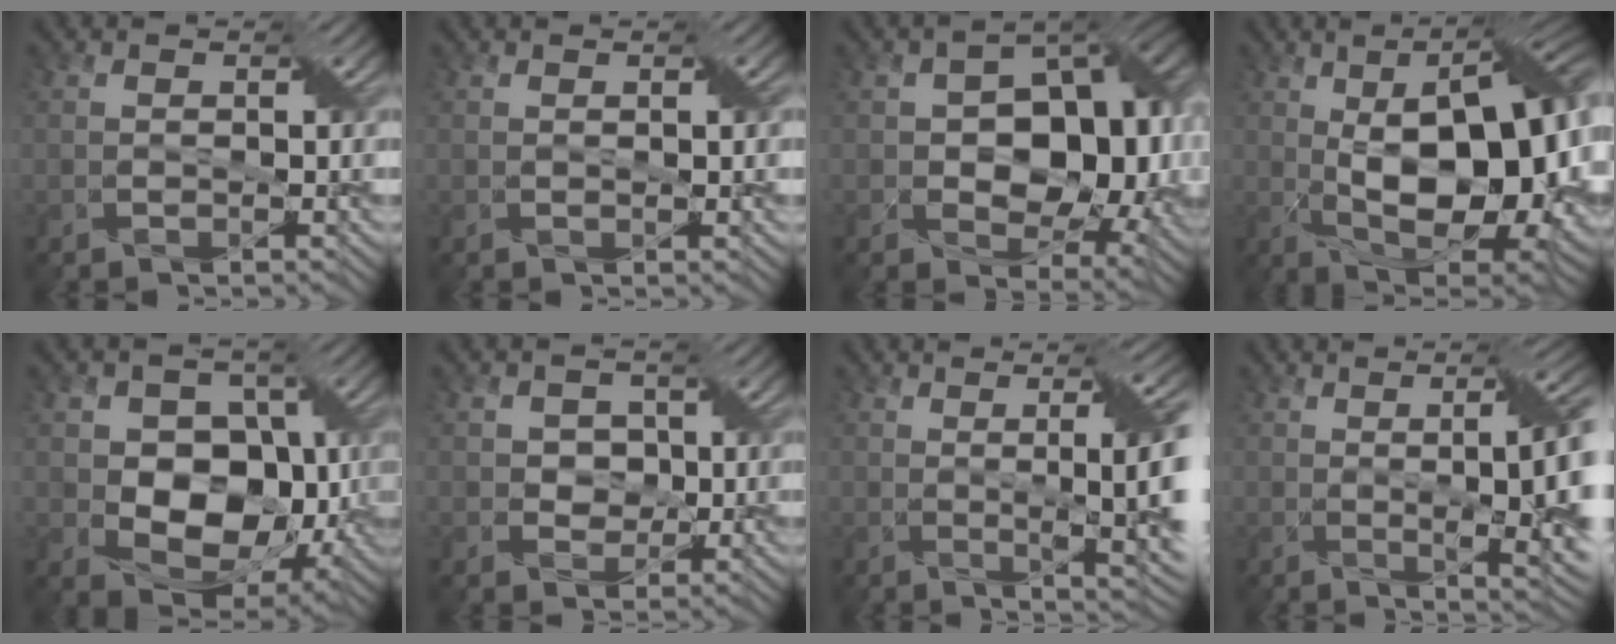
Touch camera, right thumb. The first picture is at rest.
{"total": 1.1, "force": [0.3, 0.2, 1.0], "torque": [-0.017, 0.003, 0.006]}
{"total": 13.5, "force": [-0.1, 8.9, 10.1], "torque": [-0.131, 0.001, 0.002]}
{"total": 18.1, "force": [0.7, 8.5, 15.9], "torque": [-0.238, 0.011, 0.003]}
{"total": 11.4, "force": [-0.3, 8.7, 7.4], "torque": [-0.123, -0.013, -0.011]}
{"total": 3.2, "force": [0.3, 2.9, 1.1], "torque": [-0.024, -0.002, -0.005]}
{"total": 11.8, "force": [1.0, 3.2, 11.3], "torque": [-0.136, 0.017, 0.019]}
{"total": 13.3, "force": [1.3, 4.4, 12.4], "torque": [-0.137, 0.018, 0.018]}